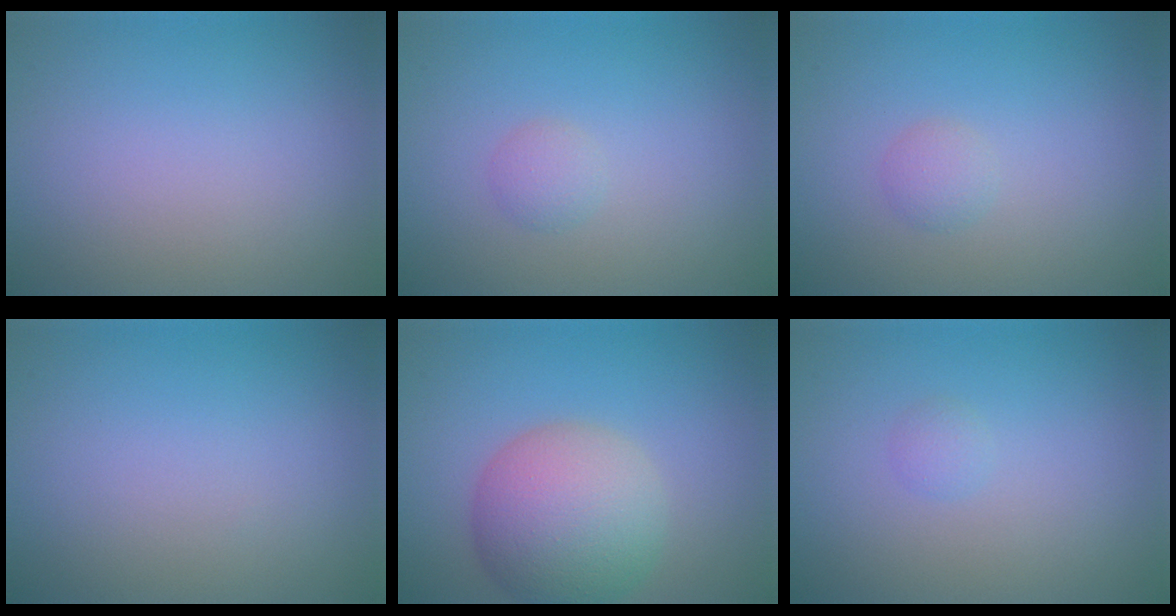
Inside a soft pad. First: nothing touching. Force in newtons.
{"total": 1.1, "press": 1.1, "slide": 0.0}
{"total": 1.1, "press": 1.1, "slide": 0.0}
{"total": 0.0}
{"total": 7.8, "press": 7.8, "slide": 0.3}
{"total": 0.8, "press": 0.8, "slide": 0.1}